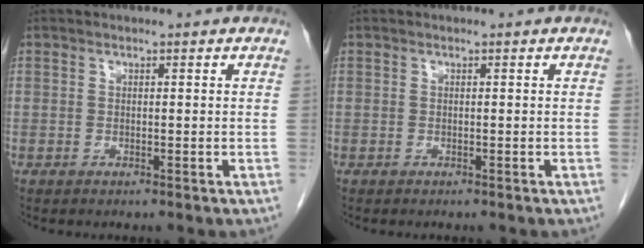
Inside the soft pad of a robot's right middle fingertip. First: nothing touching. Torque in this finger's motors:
{"motor_torque": [-0.27, 0.03, 0.05, -0.01]}